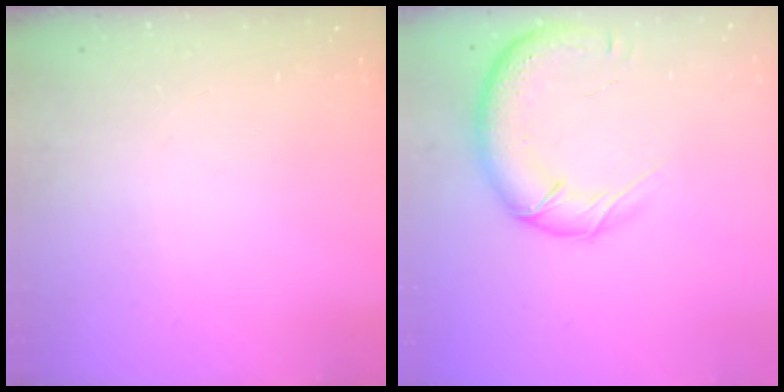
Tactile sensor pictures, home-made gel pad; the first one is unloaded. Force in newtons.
{"total": 14.9, "press": 14.3, "slide": 3.9}